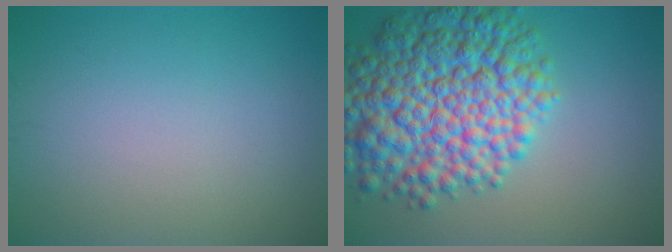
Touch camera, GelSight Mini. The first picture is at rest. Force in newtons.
{"total": 11.5, "press": 11.5, "slide": 0.2}